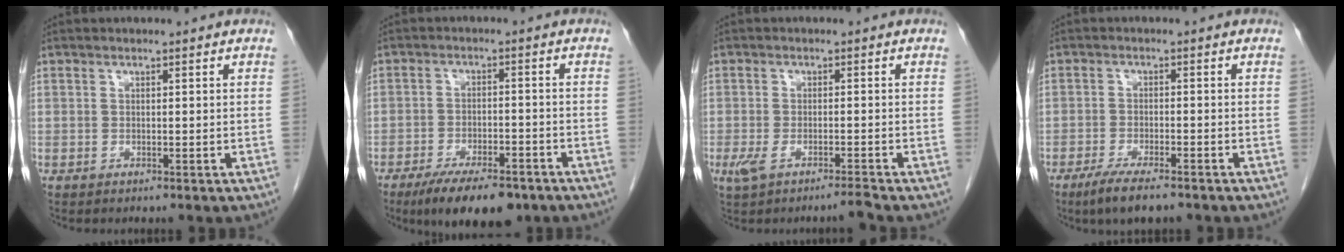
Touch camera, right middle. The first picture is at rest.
{"total": 10.8, "force": [-7.8, 3.6, 6.5], "torque": [-0.096, -0.008, -0.121]}
{"total": 3.2, "force": [-2.1, 0.2, 2.3], "torque": [-0.049, -0.002, -0.042]}
{"total": 6.4, "force": [-4.7, 1.1, 4.2], "torque": [-0.072, -0.013, -0.074]}